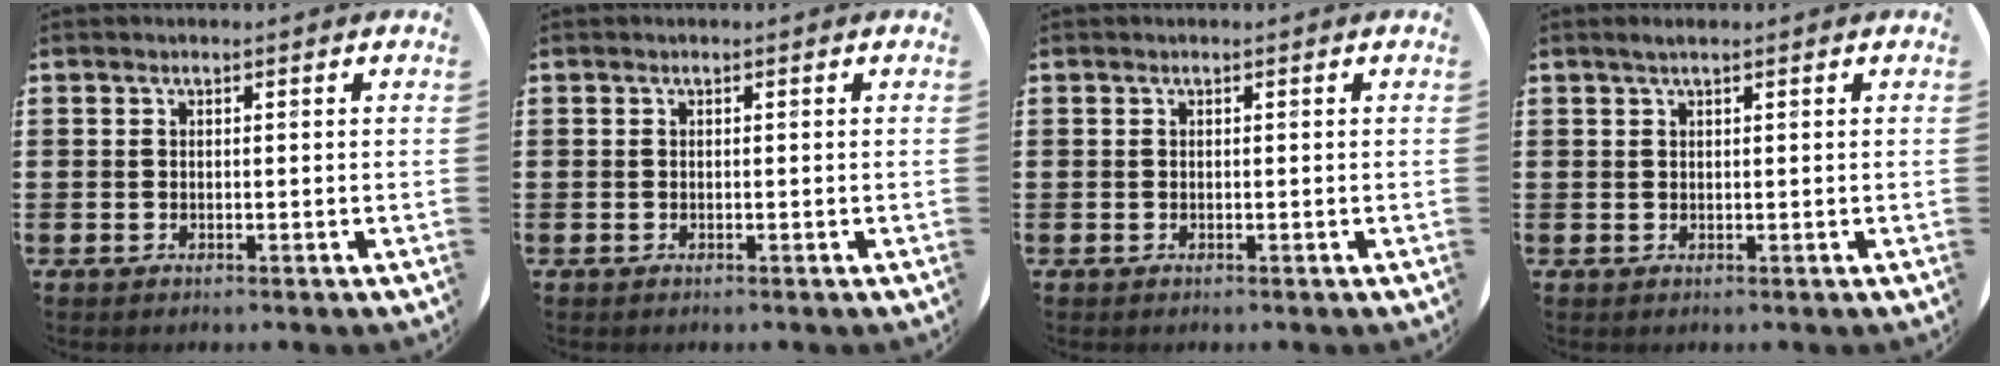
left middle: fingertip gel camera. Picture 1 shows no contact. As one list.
[{"total": 0.0}, {"total": 0.0}, {"total": 1.0, "force": [0.6, 0.0, 0.7], "torque": [-0.014, 0.003, 0.011]}]